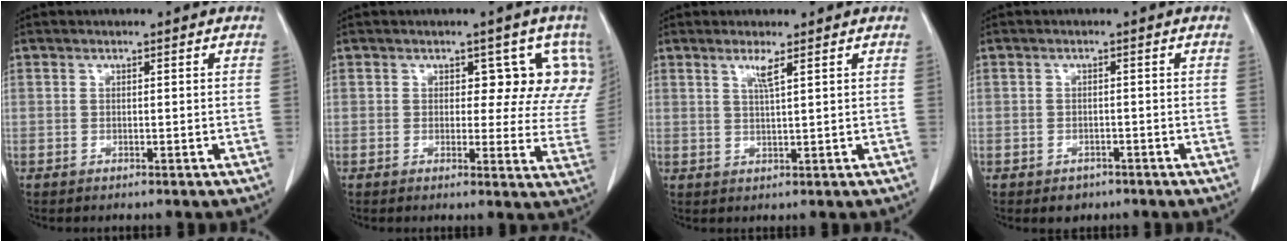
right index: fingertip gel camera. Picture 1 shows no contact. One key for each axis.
{"total": 7.9, "fx": 4.1, "fy": 4.5, "fz": 5.1, "tx": -0.031, "ty": -0.005, "tz": 0.030}
{"total": 2.2, "fx": 1.2, "fy": -0.4, "fz": 1.8, "tx": -0.040, "ty": -0.004, "tz": 0.026}
{"total": 2.3, "fx": -1.6, "fy": 1.6, "fz": 0.7, "tx": -0.010, "ty": 0.003, "tz": -0.015}